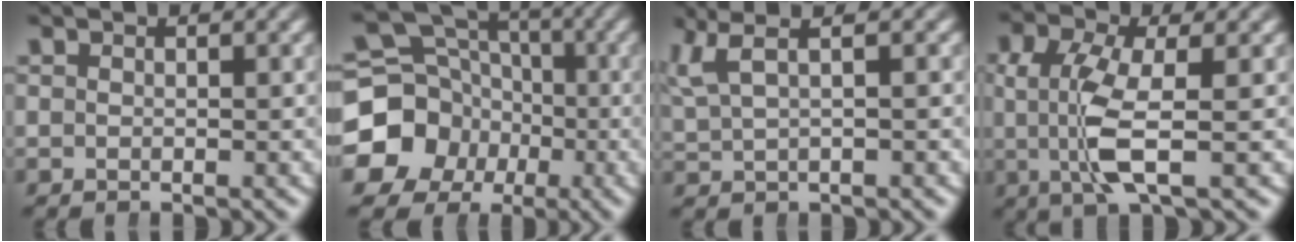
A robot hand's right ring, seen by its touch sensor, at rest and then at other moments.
{"total": 17.2, "force": [-2.7, 15.8, 6.2], "torque": [-0.136, -0.065, -0.049]}
{"total": 4.8, "force": [2.2, 2.5, 3.5], "torque": [-0.070, 0.015, 0.036]}
{"total": 4.9, "force": [-0.1, 1.5, 4.6], "torque": [-0.104, -0.020, 0.006]}